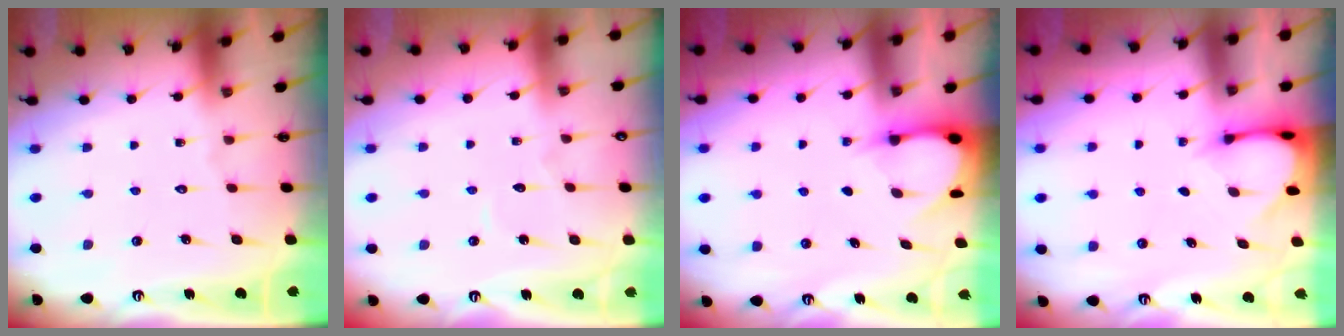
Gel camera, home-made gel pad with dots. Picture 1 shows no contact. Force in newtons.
{"total": 3.4, "press": 3.4, "slide": 0.4}
{"total": 3.2, "press": 3.2, "slide": 0.5}
{"total": 3.2, "press": 3.2, "slide": 0.2}